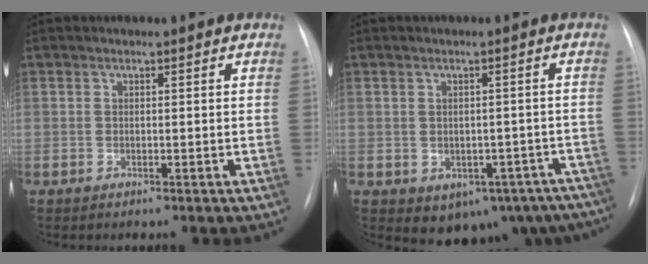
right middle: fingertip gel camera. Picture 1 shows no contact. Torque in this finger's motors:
{"motor_torque": [1.10, -1.04, 0.15, 0.04]}